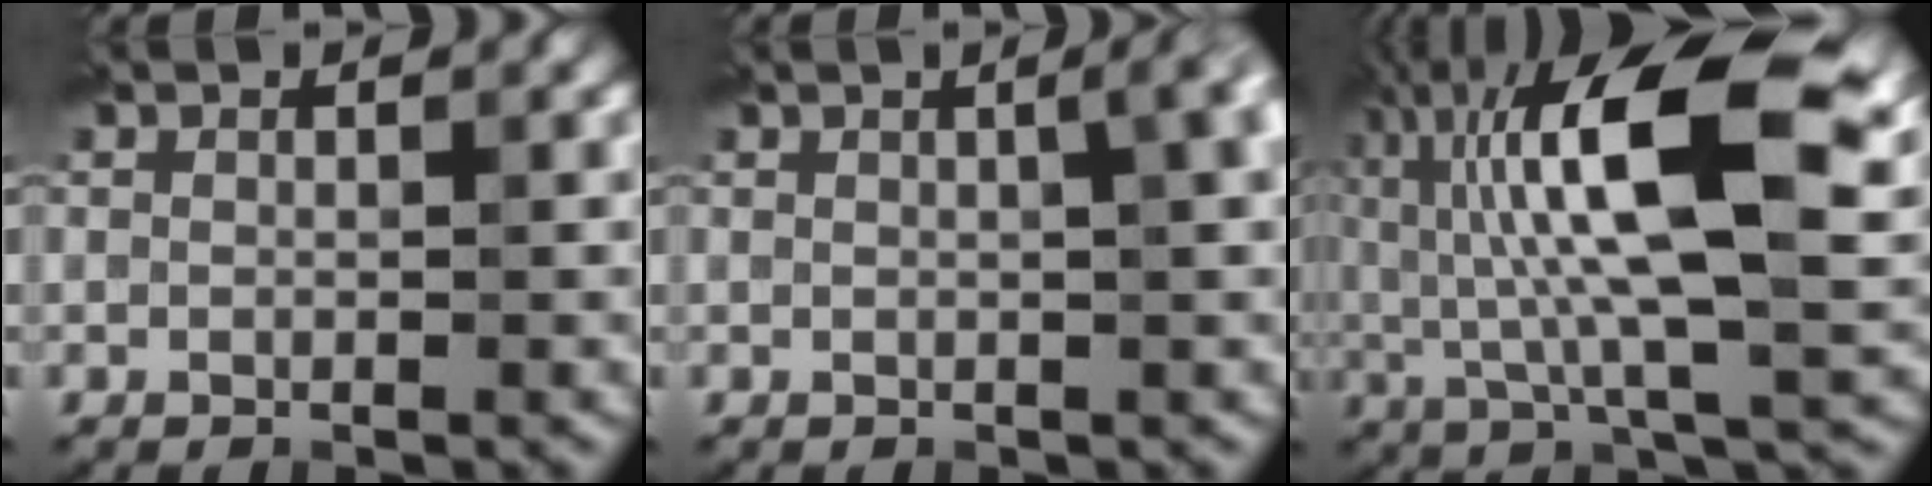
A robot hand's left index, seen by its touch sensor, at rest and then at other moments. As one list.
[{"total": 5.4, "force": [1.5, 2.5, 4.6], "torque": [-0.020, 0.037, -0.003]}, {"total": 15.5, "force": [3.6, 5.6, 14.0], "torque": [-0.248, 0.011, 0.049]}]